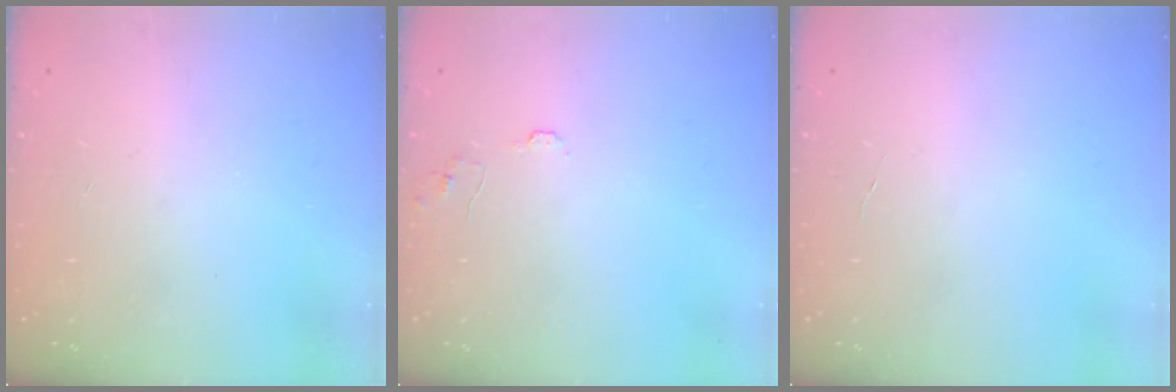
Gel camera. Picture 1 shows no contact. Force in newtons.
{"total": 6.3, "press": 6.3, "slide": 0.5}
{"total": 2.1, "press": 2.1, "slide": 0.2}